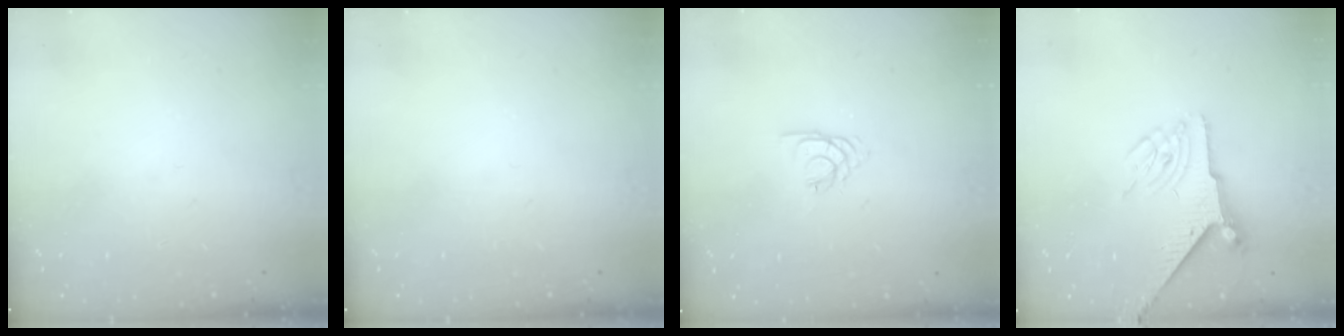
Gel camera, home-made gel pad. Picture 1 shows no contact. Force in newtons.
{"total": 0.0}
{"total": 1.4, "press": 1.3, "slide": 0.3}
{"total": 5.9, "press": 5.8, "slide": 1.0}